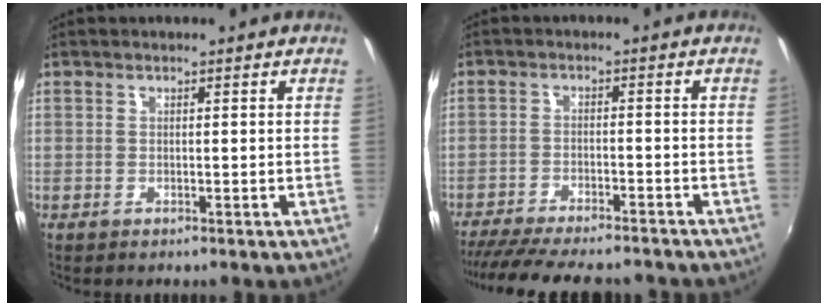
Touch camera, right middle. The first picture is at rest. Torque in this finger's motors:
{"motor_torque": [1.08, -1.06, 0.24, 0.07]}